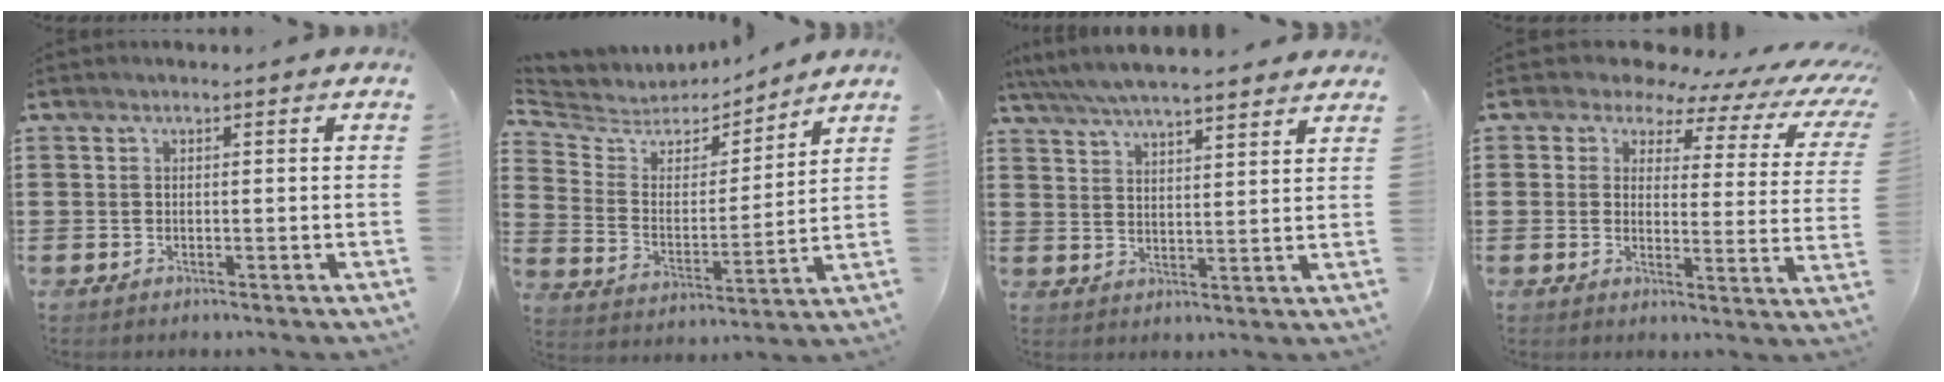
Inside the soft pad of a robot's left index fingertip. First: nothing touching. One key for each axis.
{"total": 5.1, "fx": 4.6, "fy": 2.1, "fz": 0.1, "tx": -0.041, "ty": -0.036, "tz": 0.075}
{"total": 5.5, "fx": 5.2, "fy": 0.2, "fz": 1.7, "tx": -0.053, "ty": -0.020, "tz": 0.092}
{"total": 4.7, "fx": 3.7, "fy": 2.4, "fz": 1.5, "tx": -0.050, "ty": -0.022, "tz": 0.057}